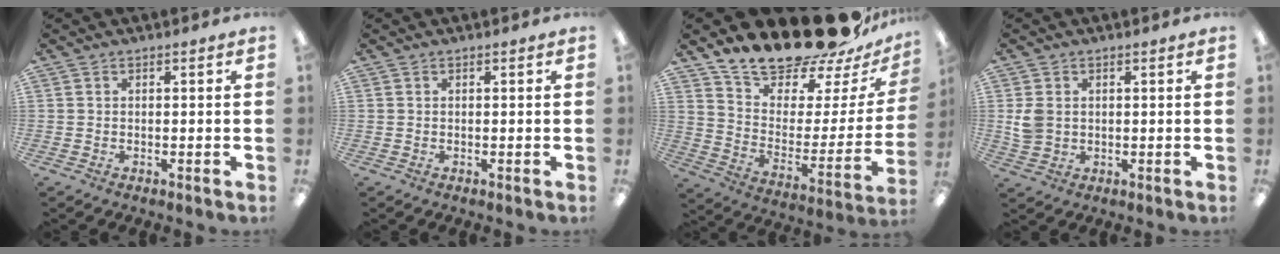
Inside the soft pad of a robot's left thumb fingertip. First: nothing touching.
{"total": 0.0}
{"total": 21.5, "force": [19.3, 6.0, 7.3], "torque": [-0.113, -0.161, 0.336]}
{"total": 4.6, "force": [1.0, 3.7, 2.5], "torque": [-0.049, 0.001, 0.018]}